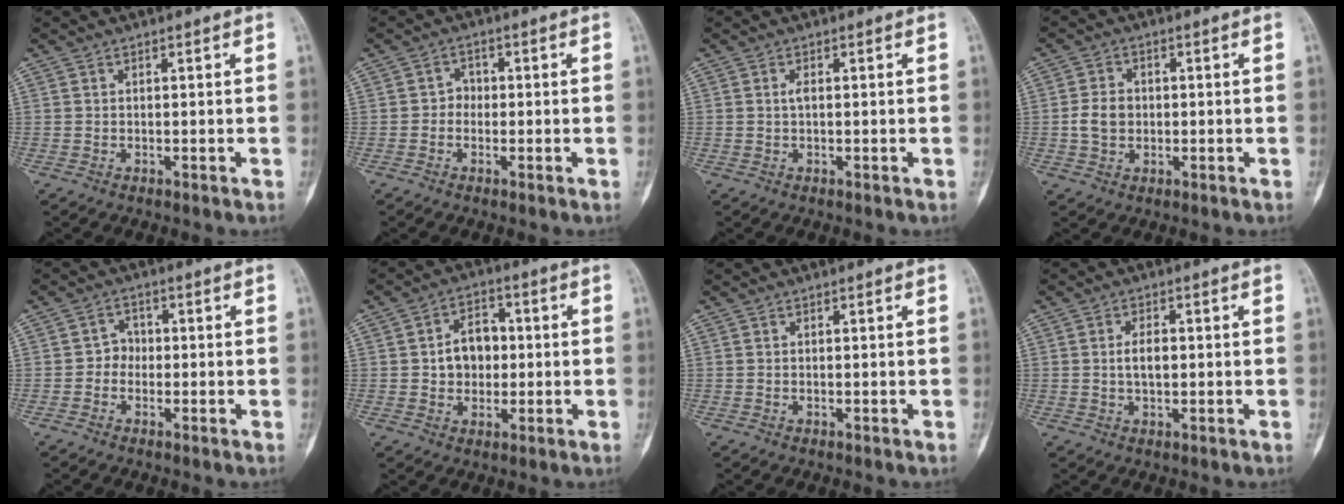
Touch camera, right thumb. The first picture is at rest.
{"total": 2.3, "force": [-0.4, 2.0, 1.0], "torque": [0.004, 0.009, -0.016]}
{"total": 1.0, "force": [0.1, 0.4, 0.9], "torque": [-0.019, 0.000, 0.001]}
{"total": 4.9, "force": [-0.3, 3.9, 2.9], "torque": [-0.048, 0.008, -0.006]}
{"total": 2.9, "force": [-0.6, 2.6, 1.2], "torque": [0.003, 0.011, -0.020]}
{"total": 7.8, "force": [0.3, 6.1, 4.9], "torque": [-0.045, 0.013, 0.000]}
{"total": 0.0}
{"total": 3.6, "force": [0.1, 1.9, 3.0], "torque": [-0.049, 0.001, 0.001]}